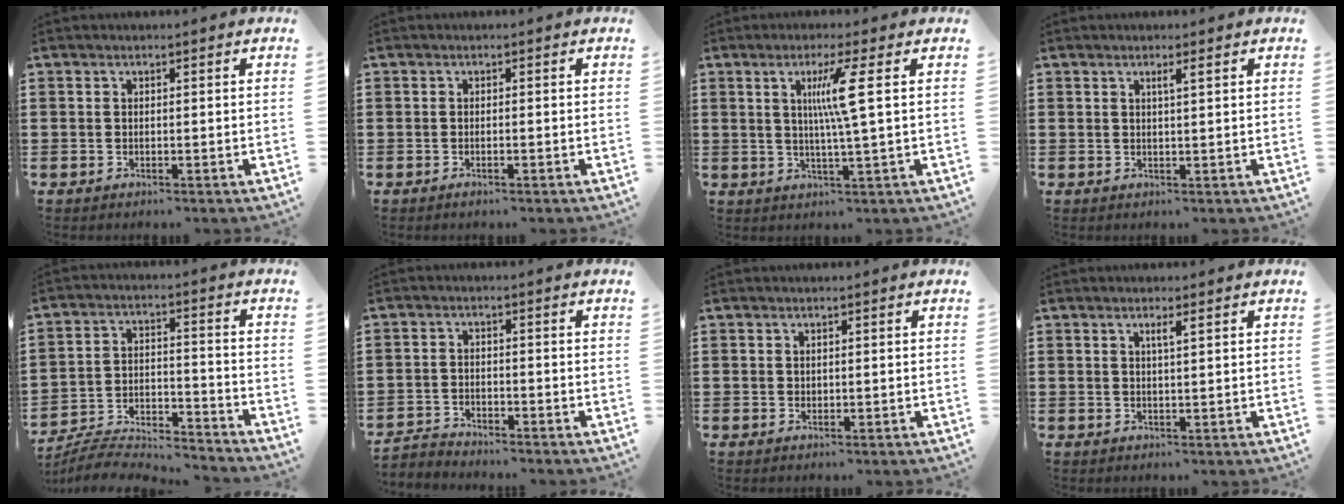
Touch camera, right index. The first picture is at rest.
{"total": 0.6, "force": [-0.4, 0.0, 0.4], "torque": [-0.009, -0.002, -0.007]}
{"total": 6.4, "force": [1.5, -0.8, 6.2], "torque": [-0.123, -0.006, 0.018]}
{"total": 1.0, "force": [0.3, 0.0, 1.0], "torque": [-0.018, -0.001, 0.004]}
{"total": 6.5, "force": [-6.3, 0.4, 1.2], "torque": [-0.028, -0.002, -0.128]}
{"total": 2.7, "force": [-2.7, 0.2, -0.2], "torque": [-0.003, 0.001, -0.058]}
{"total": 0.6, "force": [0.2, 0.6, 0.2], "torque": [-0.006, 0.004, 0.005]}
{"total": 1.3, "force": [0.5, 0.0, 1.2], "torque": [-0.024, 0.000, 0.006]}